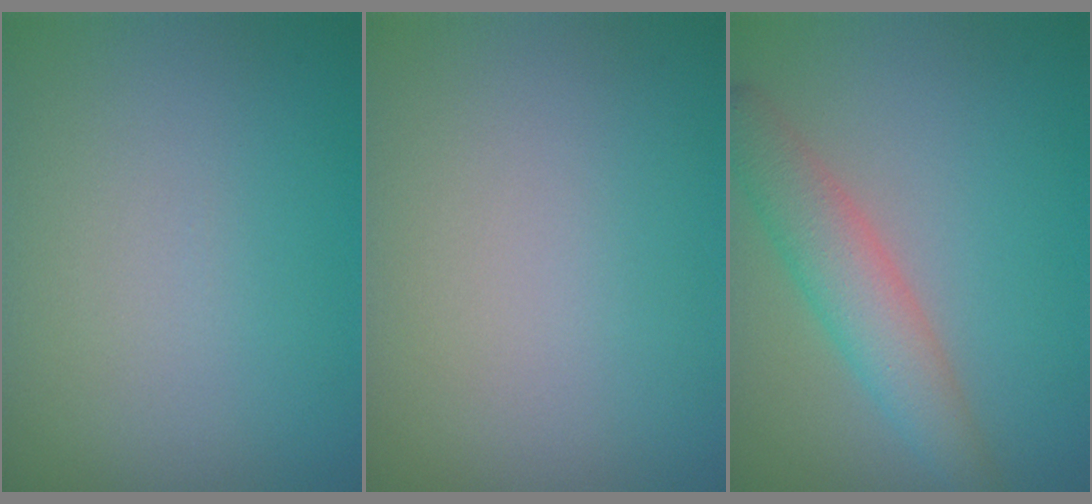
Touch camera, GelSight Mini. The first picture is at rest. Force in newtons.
{"total": 0.0}
{"total": 4.0, "press": 4.0, "slide": 0.2}